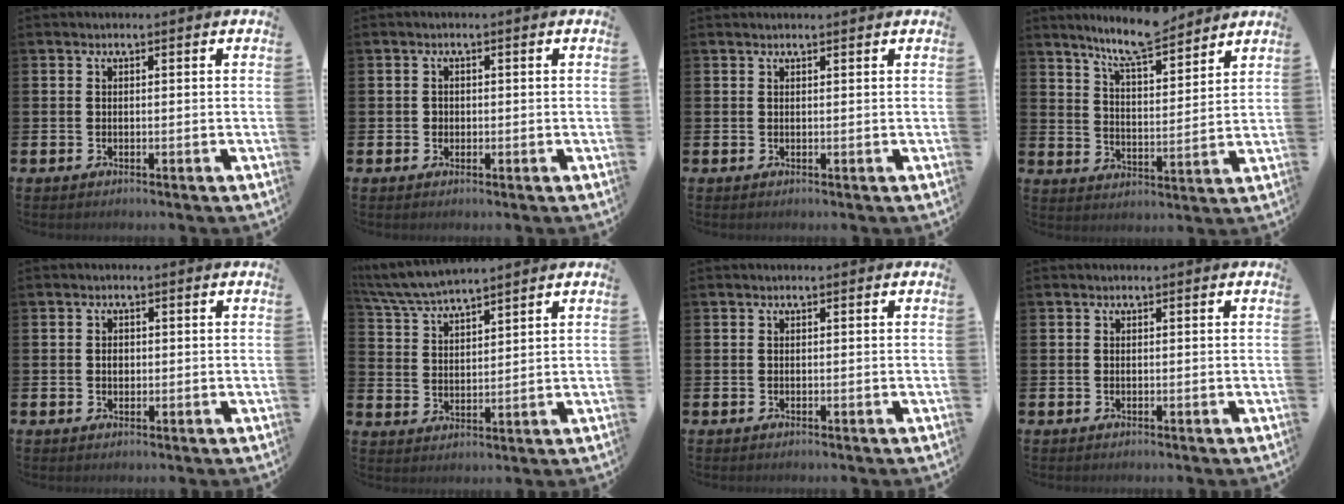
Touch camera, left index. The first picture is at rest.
{"total": 0.9, "force": [-0.1, 0.9, 0.1], "torque": [0.005, 0.003, -0.005]}
{"total": 0.0}
{"total": 8.3, "force": [7.8, 1.1, 2.8], "torque": [-0.075, -0.040, 0.140]}
{"total": 1.3, "force": [0.0, 1.0, 0.7], "torque": [0.002, 0.000, -0.006]}
{"total": 5.5, "force": [5.4, 0.4, 1.1], "torque": [-0.043, -0.026, 0.098]}
{"total": 0.0}
{"total": 0.0}